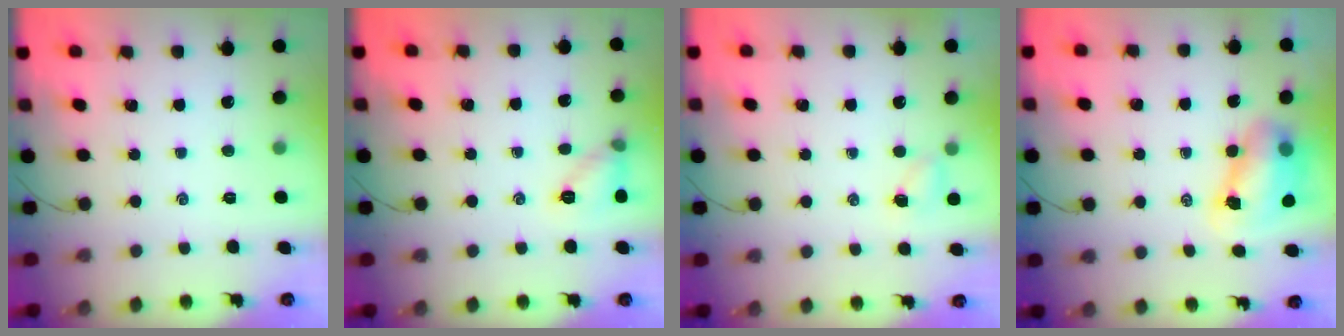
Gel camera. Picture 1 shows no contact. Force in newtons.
{"total": 7.7, "press": 7.6, "slide": 1.4}
{"total": 3.6, "press": 3.4, "slide": 1.1}
{"total": 8.0, "press": 7.8, "slide": 1.7}